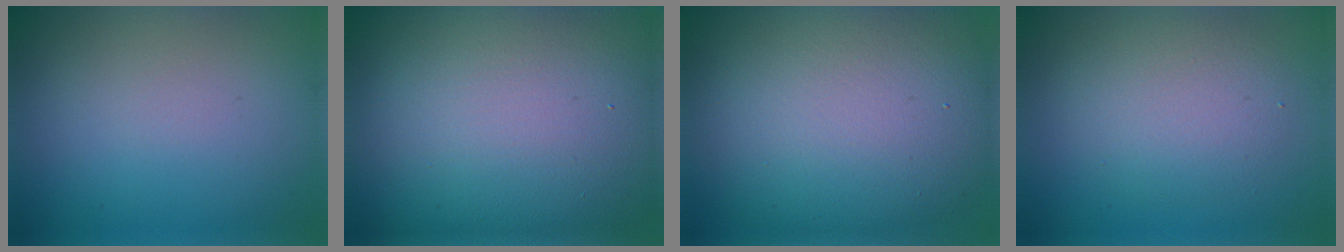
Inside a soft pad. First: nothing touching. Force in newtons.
{"total": 23.9, "press": 23.8, "slide": 1.2}
{"total": 15.4, "press": 15.4, "slide": 0.5}
{"total": 3.7, "press": 3.7, "slide": 0.1}